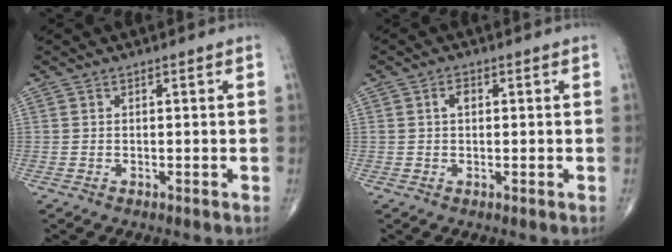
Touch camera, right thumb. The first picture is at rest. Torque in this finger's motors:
{"motor_torque": [0.41, 0.73, 0.42, 0.27, 0.00]}